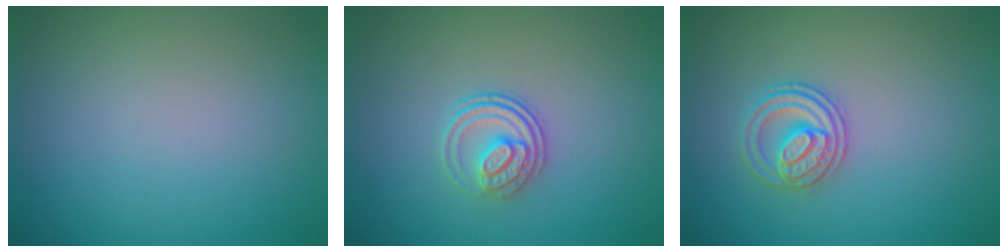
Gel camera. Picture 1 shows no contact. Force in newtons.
{"total": 2.5, "press": 2.0, "slide": 1.5}
{"total": 2.6, "press": 2.6, "slide": 0.5}